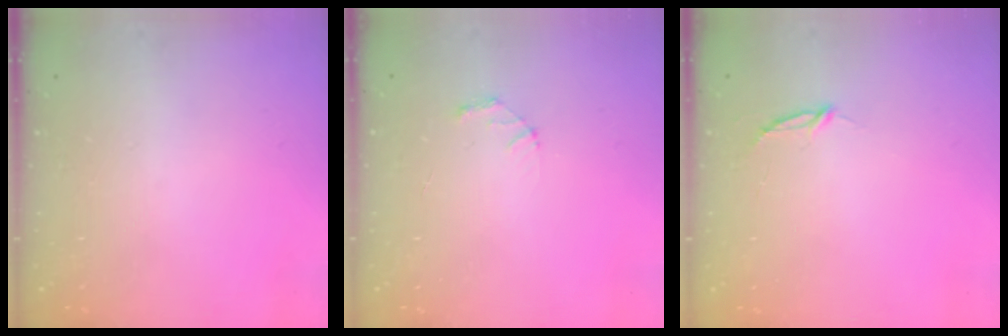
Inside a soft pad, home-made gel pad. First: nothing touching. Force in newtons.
{"total": 2.1, "press": 2.1, "slide": 0.2}
{"total": 2.8, "press": 2.8, "slide": 0.3}